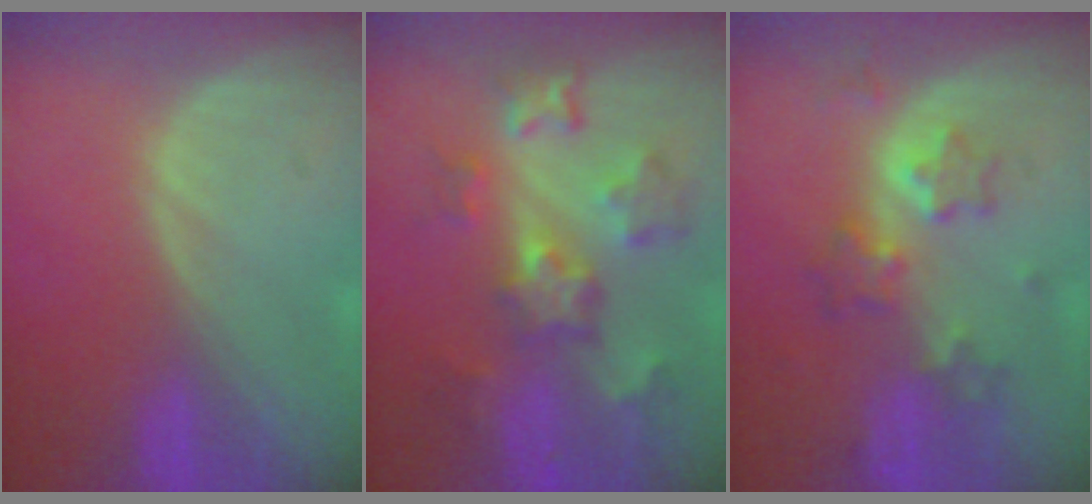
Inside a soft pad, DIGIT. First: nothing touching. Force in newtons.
{"total": 8.8, "press": 7.9, "slide": 4.0}
{"total": 6.0, "press": 5.8, "slide": 1.5}